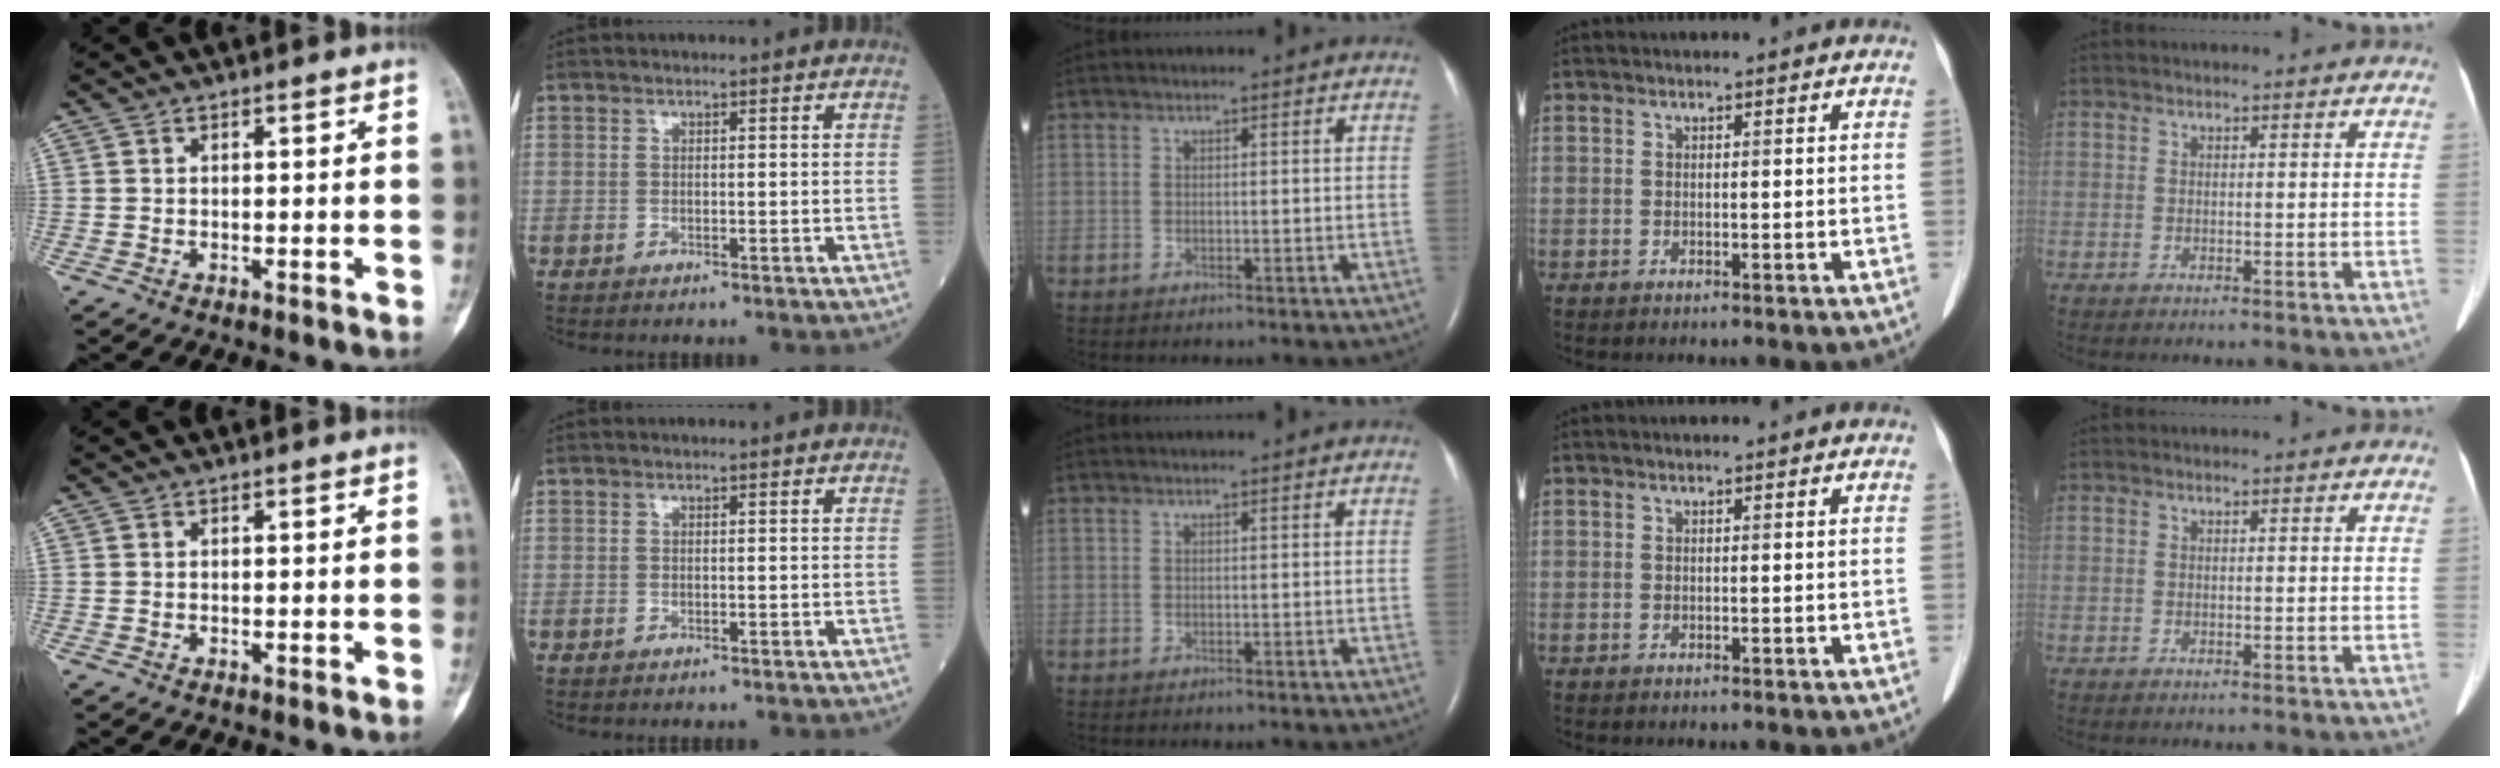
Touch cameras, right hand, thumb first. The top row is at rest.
{}